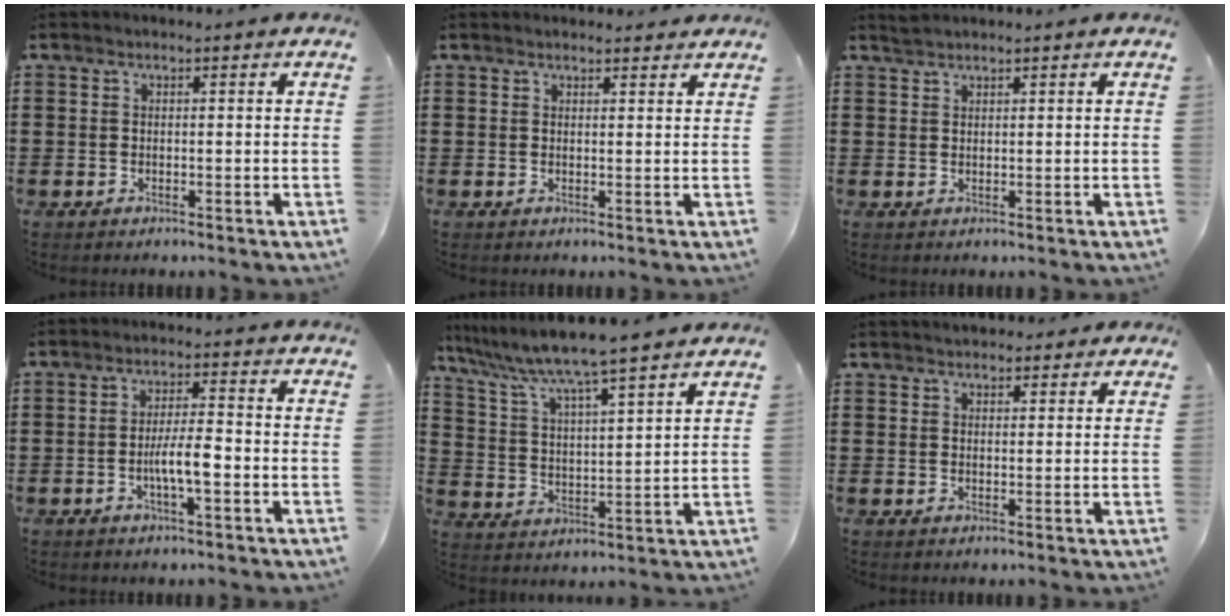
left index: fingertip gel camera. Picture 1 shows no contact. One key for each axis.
{"total": 1.4, "fx": 1.3, "fy": 0.4, "fz": 0.1, "tx": -0.004, "ty": 0.003, "tz": 0.026}
{"total": 1.2, "fx": 1.2, "fy": 0.1, "fz": 0.3, "tx": -0.006, "ty": 0.001, "tz": 0.023}
{"total": 5.1, "fx": -1.4, "fy": 1.0, "fz": 4.8, "tx": -0.095, "ty": 0.002, "tz": -0.031}
{"total": 7.0, "fx": 6.4, "fy": -0.7, "fz": 2.8, "tx": -0.084, "ty": -0.042, "tz": 0.104}
{"total": 2.3, "fx": 2.1, "fy": 0.8, "fz": 0.3, "tx": -0.010, "ty": 0.003, "tz": 0.040}